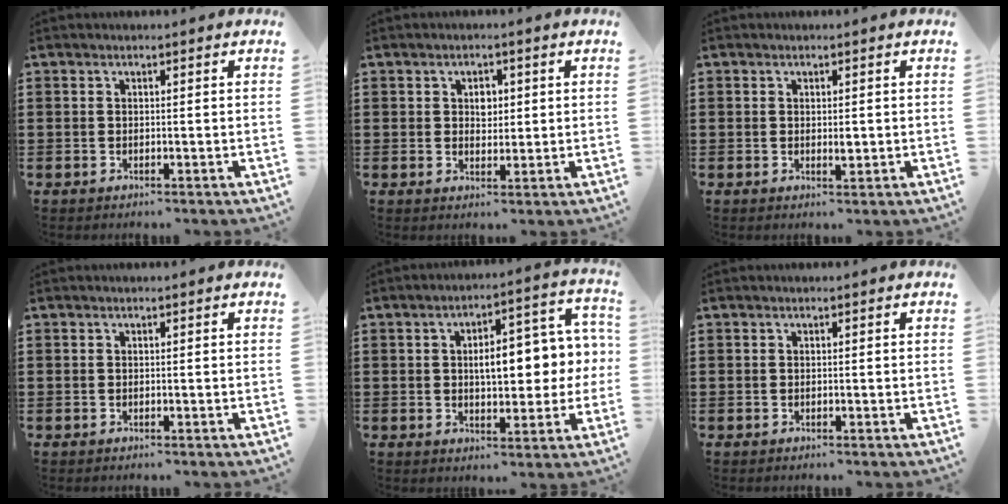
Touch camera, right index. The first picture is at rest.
{"total": 2.7, "force": [0.7, 1.8, 1.8], "torque": [-0.023, 0.003, 0.008]}
{"total": 1.5, "force": [0.1, 0.5, 1.4], "torque": [-0.026, 0.001, 0.001]}
{"total": 0.0}
{"total": 8.5, "force": [0.6, 4.0, 7.4], "torque": [-0.104, -0.007, -0.002]}
{"total": 0.0}